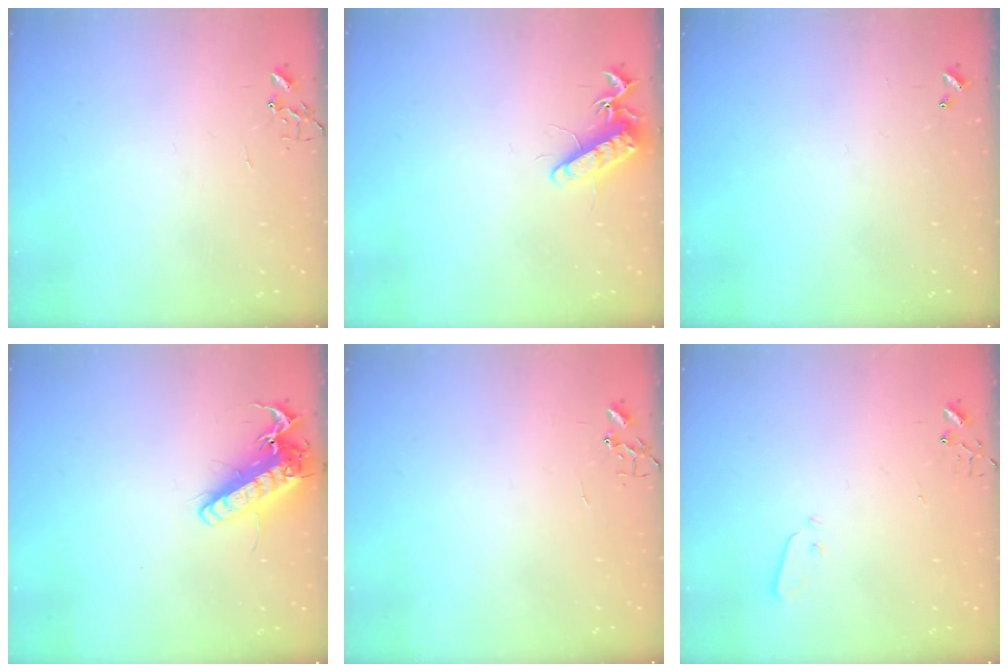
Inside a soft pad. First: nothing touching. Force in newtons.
{"total": 11.9, "press": 11.8, "slide": 1.3}
{"total": 0.0}
{"total": 16.5, "press": 16.3, "slide": 2.7}
{"total": 0.0}
{"total": 2.9, "press": 2.9, "slide": 0.4}